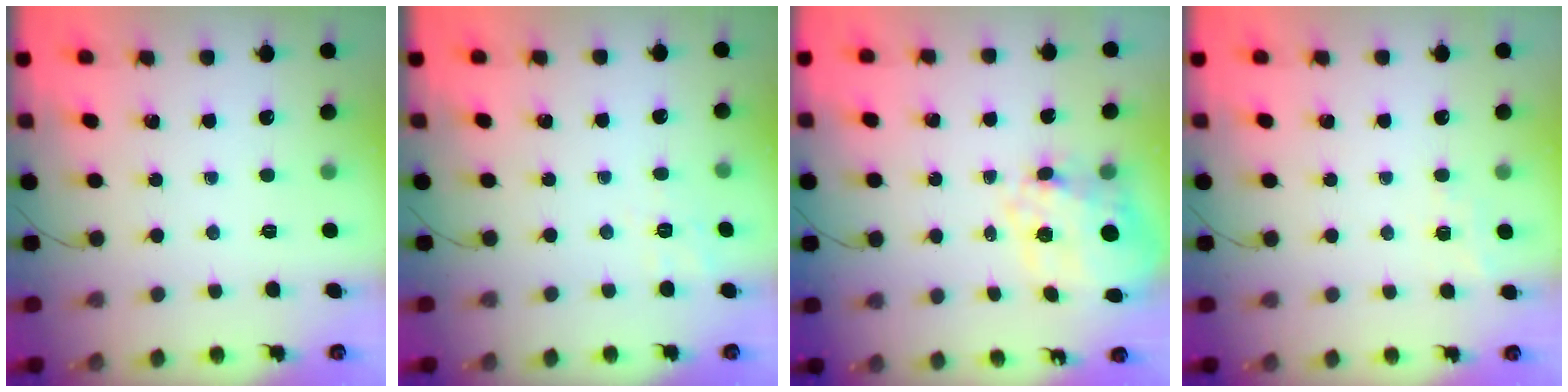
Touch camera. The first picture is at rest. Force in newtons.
{"total": 2.2, "press": 0.7, "slide": 2.0}
{"total": 13.1, "press": 12.7, "slide": 3.2}
{"total": 5.2, "press": 4.9, "slide": 1.5}